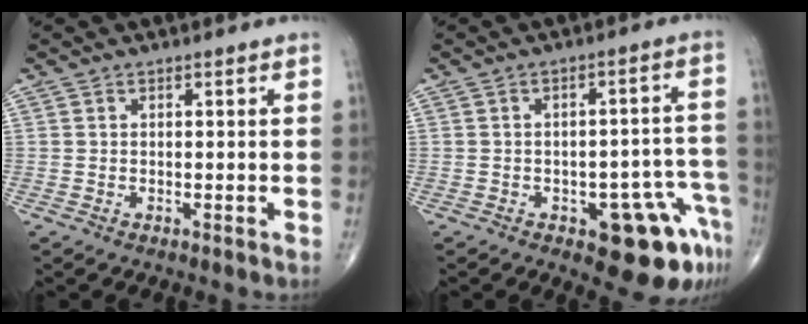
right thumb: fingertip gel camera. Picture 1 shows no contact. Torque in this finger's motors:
{"motor_torque": [1.27, 0.94, 0.74, -0.77, 0.01]}